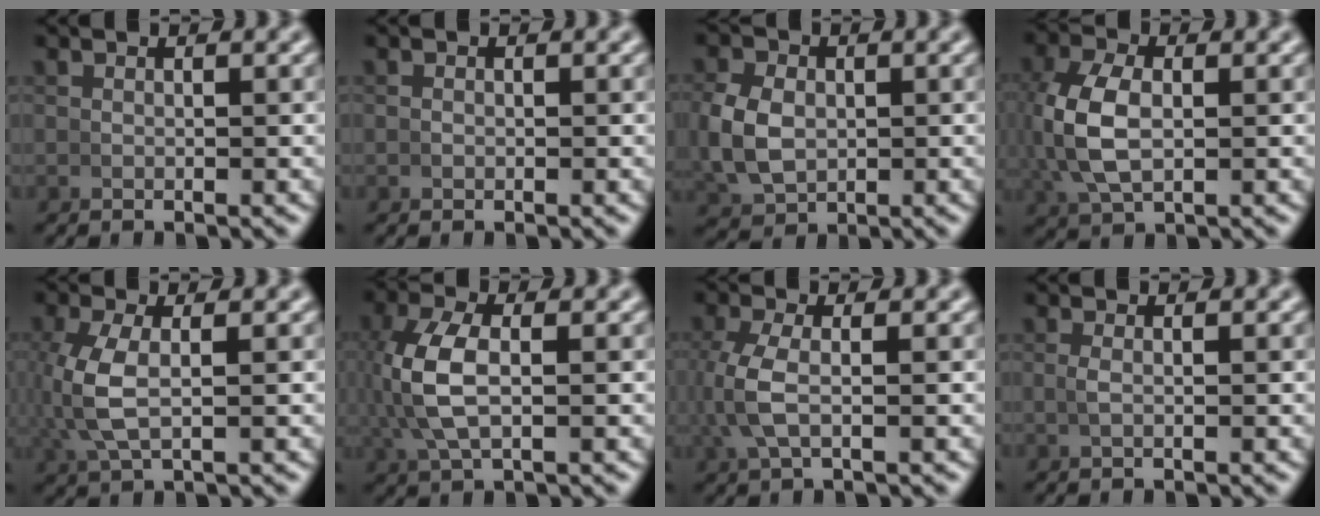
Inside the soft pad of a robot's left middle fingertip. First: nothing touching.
{"total": 0.0}
{"total": 5.1, "force": [0.0, 3.9, 3.2], "torque": [-0.085, -0.017, 0.016]}
{"total": 5.5, "force": [0.4, 3.3, 4.4], "torque": [-0.123, -0.003, 0.019]}
{"total": 4.0, "force": [0.4, 1.6, 3.7], "torque": [-0.101, -0.003, 0.018]}
{"total": 5.2, "force": [0.4, 2.4, 4.6], "torque": [-0.121, -0.003, 0.016]}
{"total": 3.3, "force": [0.2, 1.1, 3.1], "torque": [-0.086, -0.003, 0.010]}
{"total": 0.7, "force": [0.2, -0.2, 0.6], "torque": [-0.022, -0.003, 0.007]}